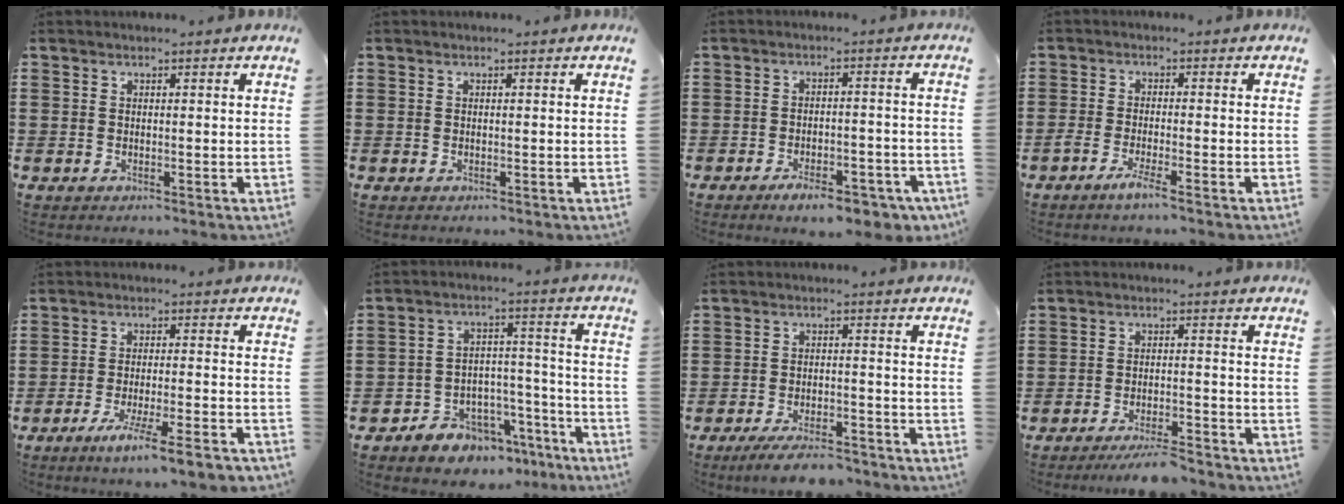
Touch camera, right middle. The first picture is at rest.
{"total": 0.0}
{"total": 6.4, "force": [-5.0, 1.8, 3.5], "torque": [-0.056, 0.005, -0.089]}
{"total": 3.1, "force": [-2.0, -0.1, 2.3], "torque": [-0.054, -0.008, -0.040]}
{"total": 6.4, "force": [-4.9, 0.0, 4.0], "torque": [-0.067, -0.009, -0.087]}
{"total": 6.4, "force": [-5.5, 3.1, 0.2], "torque": [-0.006, 0.024, -0.106]}
{"total": 5.1, "force": [-4.7, 0.7, 2.1], "torque": [-0.038, -0.001, -0.090]}
{"total": 4.3, "force": [-4.0, 0.2, 1.5], "torque": [-0.025, 0.002, -0.077]}